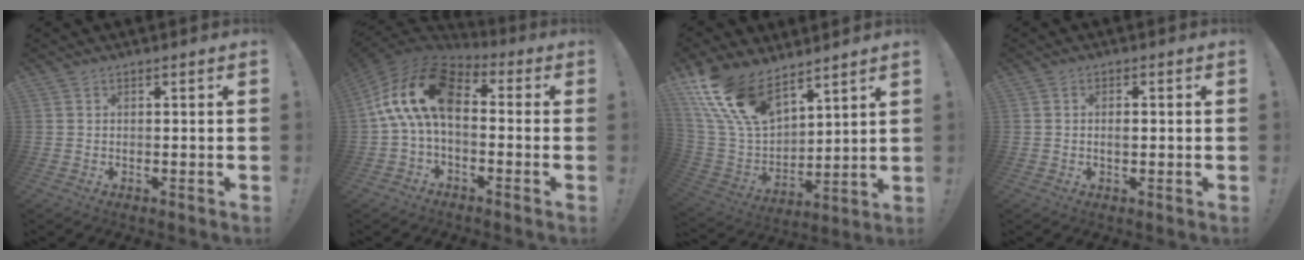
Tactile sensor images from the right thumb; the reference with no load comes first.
{"total": 16.8, "force": [2.2, 8.7, 14.2], "torque": [-0.271, 0.010, 0.045]}
{"total": 17.8, "force": [12.2, 9.2, 9.2], "torque": [-0.196, -0.073, 0.234]}
{"total": 1.4, "force": [-0.1, 0.9, 1.1], "torque": [-0.017, 0.003, -0.004]}